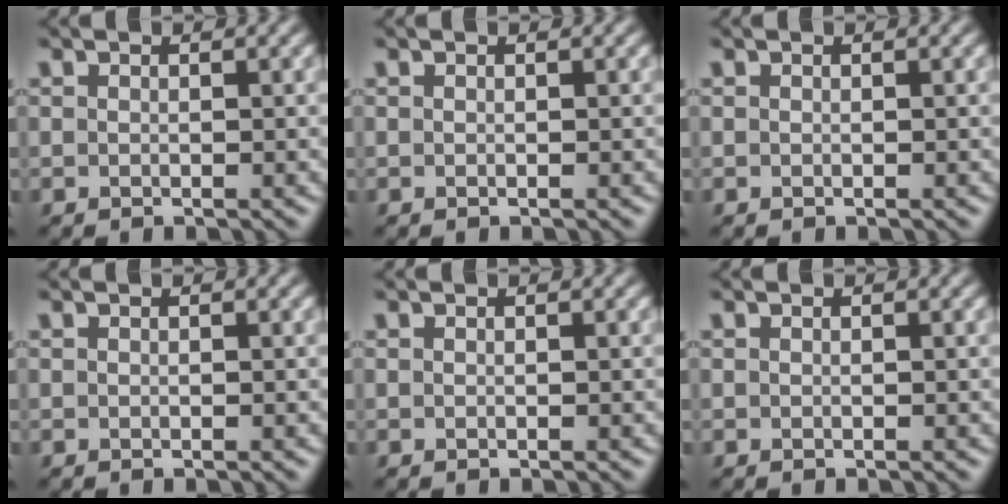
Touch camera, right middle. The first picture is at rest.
{"total": 0.0}
{"total": 0.0}
{"total": 0.0}
{"total": 0.0}
{"total": 0.0}